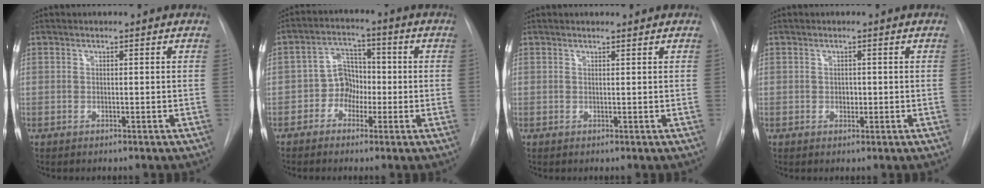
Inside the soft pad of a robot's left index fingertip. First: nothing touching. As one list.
[{"total": 5.3, "force": [-1.5, 4.4, 2.5], "torque": [-0.046, 0.021, -0.032]}, {"total": 0.9, "force": [0.8, -0.1, 0.2], "torque": [-0.006, 0.004, 0.016]}, {"total": 1.2, "force": [-0.1, 0.9, 0.8], "torque": [-0.010, 0.002, 0.000]}]